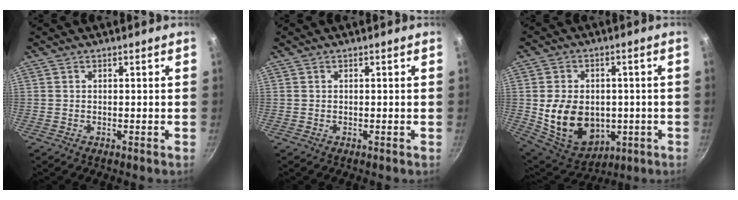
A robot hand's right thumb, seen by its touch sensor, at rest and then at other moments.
{"total": 0.0}
{"total": 16.0, "force": [-1.6, 12.0, 10.3], "torque": [-0.156, -0.008, 0.000]}